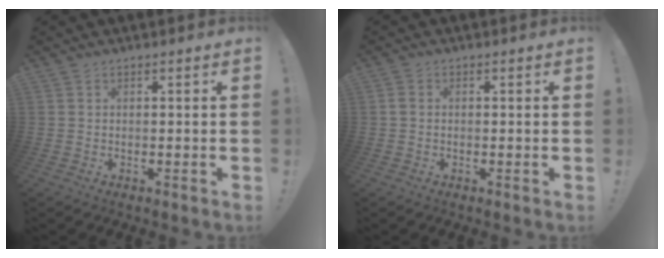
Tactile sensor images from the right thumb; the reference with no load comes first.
{"total": 1.1, "force": [-0.2, 0.8, 0.7], "torque": [-0.011, 0.004, -0.004]}